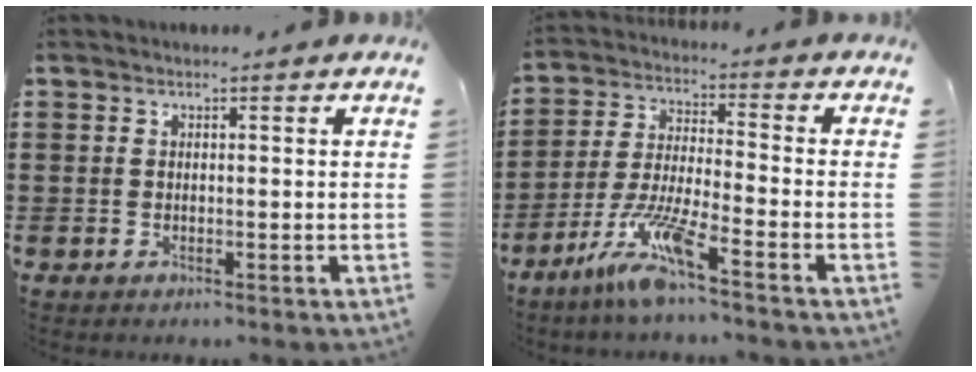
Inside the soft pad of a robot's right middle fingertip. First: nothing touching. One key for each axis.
{"total": 8.8, "fx": -6.4, "fy": 0.6, "fz": 6.0, "tx": -0.135, "ty": -0.014, "tz": -0.127}